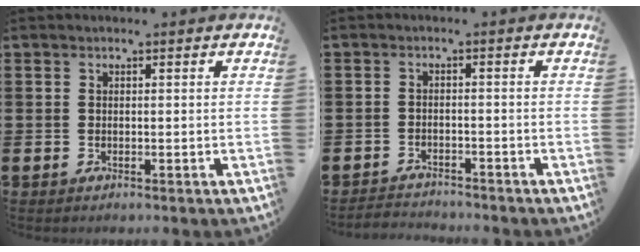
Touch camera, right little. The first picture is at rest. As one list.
[{"total": 2.0, "force": [-2.0, 0.1, -0.2], "torque": [-0.003, 0.002, -0.044]}]